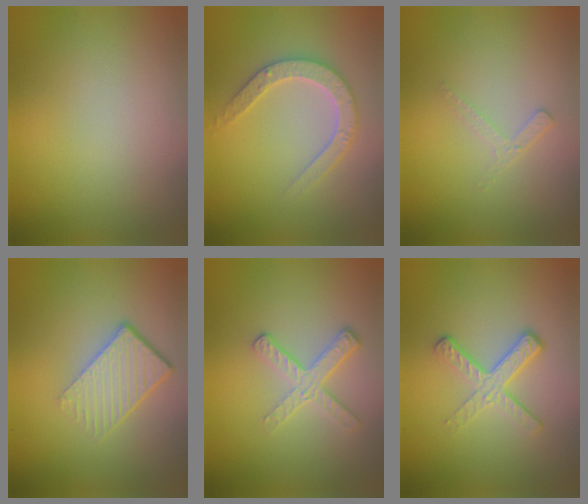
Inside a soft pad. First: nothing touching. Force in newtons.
{"total": 3.8, "press": 3.7, "slide": 0.8}
{"total": 1.6, "press": 1.5, "slide": 0.4}
{"total": 4.5, "press": 2.8, "slide": 3.5}
{"total": 2.8, "press": 2.5, "slide": 1.3}
{"total": 3.9, "press": 2.6, "slide": 2.9}